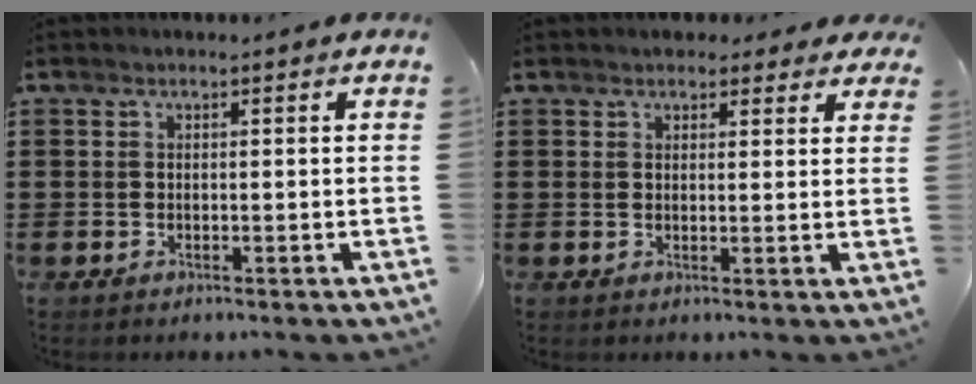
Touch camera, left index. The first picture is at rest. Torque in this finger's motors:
{"motor_torque": [2.14, 0.00, 0.26, 0.03]}